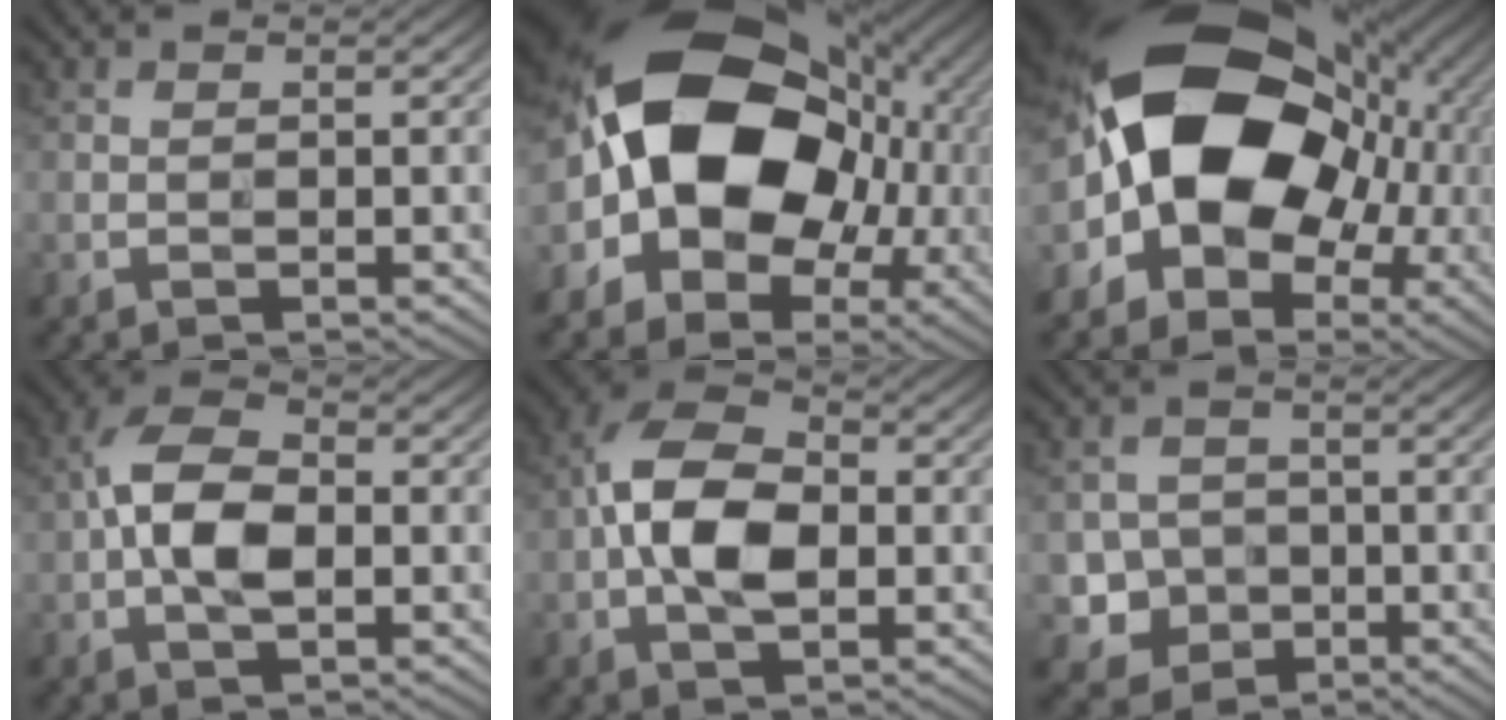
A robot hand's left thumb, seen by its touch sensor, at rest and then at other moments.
{"total": 19.6, "force": [0.3, 14.7, 13.0], "torque": [-0.241, -0.009, 0.008]}
{"total": 19.6, "force": [0.3, 14.7, 13.0], "torque": [-0.235, -0.008, 0.012]}
{"total": 7.3, "force": [-0.7, 3.8, 6.2], "torque": [-0.136, 0.013, -0.021]}
{"total": 9.6, "force": [-0.9, 5.4, 7.8], "torque": [-0.171, 0.013, -0.022]}
{"total": 4.8, "force": [-1.7, 4.3, 1.3], "torque": [-0.030, -0.007, -0.049]}